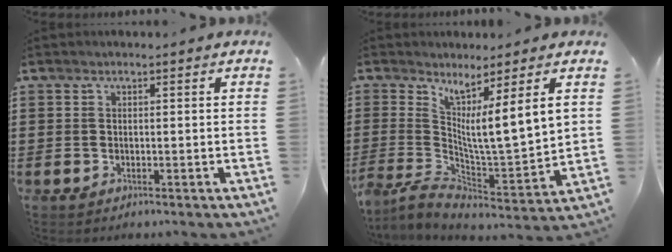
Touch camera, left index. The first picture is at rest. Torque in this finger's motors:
{"motor_torque": [2.14, 0.00, 0.52, 0.21]}